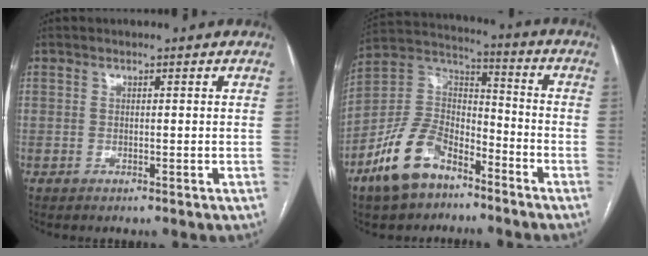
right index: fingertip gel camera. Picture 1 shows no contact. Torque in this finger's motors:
{"motor_torque": [0.62, -0.55, 0.24, -0.05]}